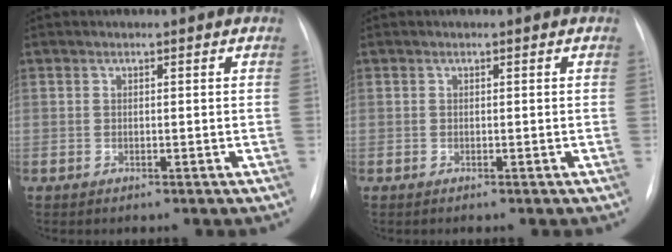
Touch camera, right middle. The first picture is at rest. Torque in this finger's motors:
{"motor_torque": [-0.58, -0.18, 0.01, 0.00]}